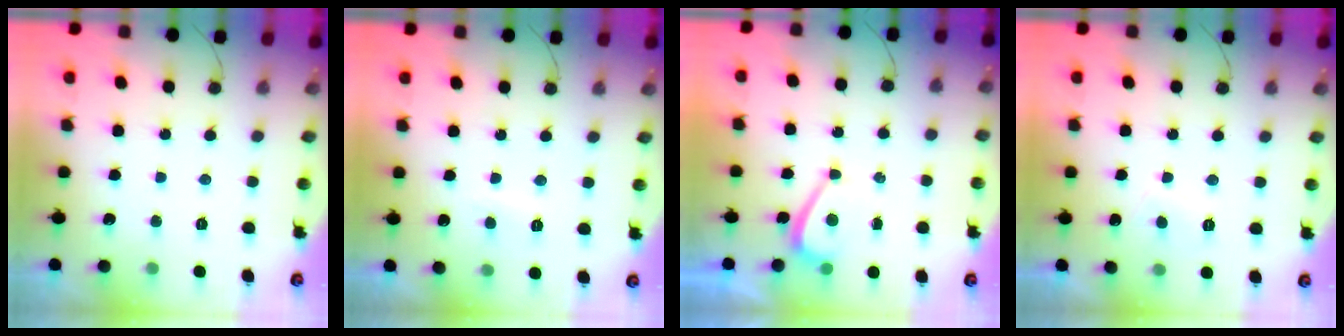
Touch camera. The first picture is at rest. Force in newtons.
{"total": 1.8, "press": 1.7, "slide": 0.6}
{"total": 3.5, "press": 3.5, "slide": 0.4}
{"total": 2.1, "press": 2.0, "slide": 0.7}